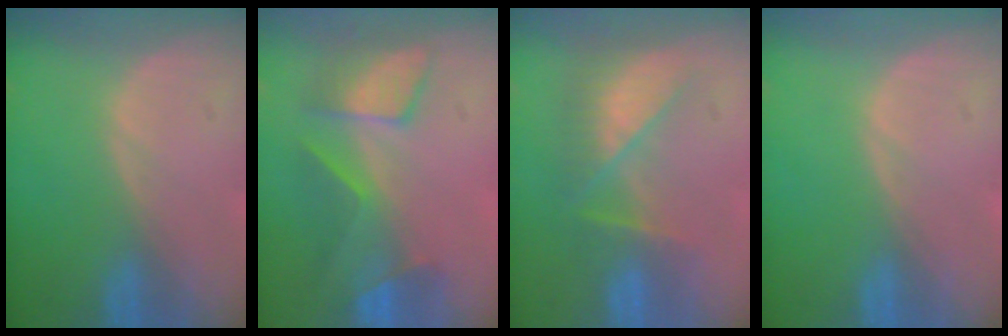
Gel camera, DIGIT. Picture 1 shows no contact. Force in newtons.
{"total": 7.4, "press": 7.2, "slide": 1.7}
{"total": 8.2, "press": 7.1, "slide": 4.1}
{"total": 0.0}